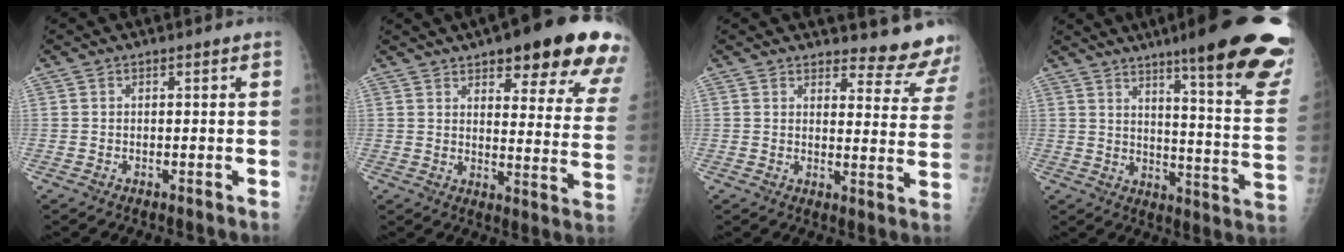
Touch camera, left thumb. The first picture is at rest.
{"total": 23.3, "force": [14.6, 6.4, 17.1], "torque": [-0.181, -0.049, 0.175]}
{"total": 10.9, "force": [10.7, 2.2, 0.9], "torque": [0.026, -0.109, 0.105]}
{"total": 25.6, "force": [16.8, 3.2, 19.0], "torque": [-0.218, -0.084, 0.223]}